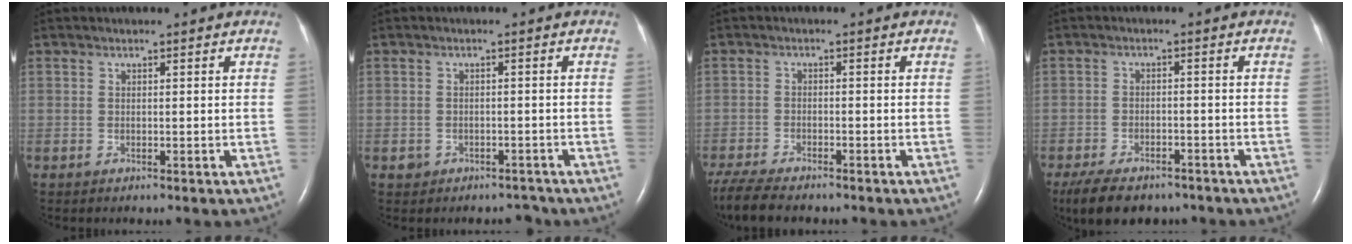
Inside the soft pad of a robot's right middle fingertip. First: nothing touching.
{"total": 2.2, "force": [-1.5, 1.6, -0.1], "torque": [0.001, 0.013, -0.018]}
{"total": 9.2, "force": [-7.7, 2.2, 4.5], "torque": [-0.086, -0.020, -0.129]}
{"total": 10.3, "force": [-8.0, 4.4, 4.8], "torque": [-0.087, -0.008, -0.122]}